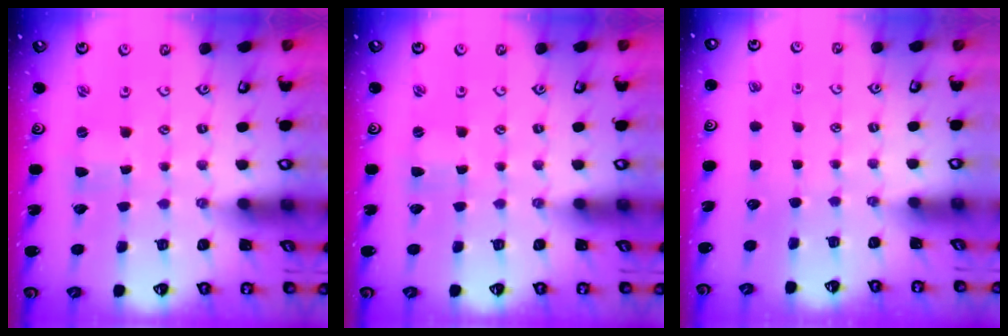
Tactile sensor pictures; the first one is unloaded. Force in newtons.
{"total": 0.5, "press": 0.5, "slide": 0.1}
{"total": 0.0}